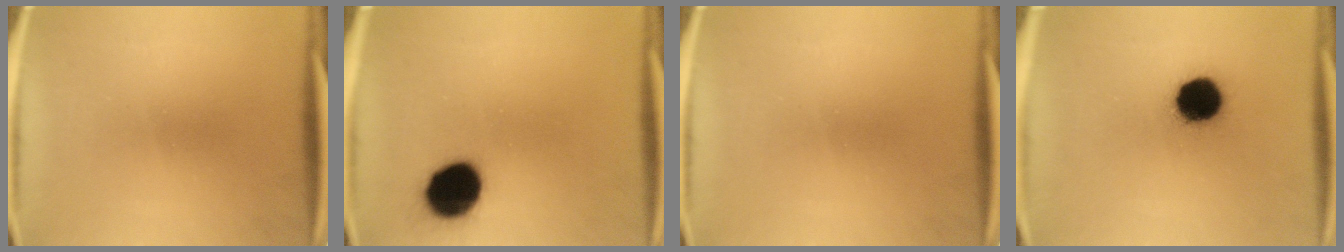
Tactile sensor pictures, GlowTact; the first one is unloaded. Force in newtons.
{"total": 14.0}
{"total": 0.0}
{"total": 12.4}